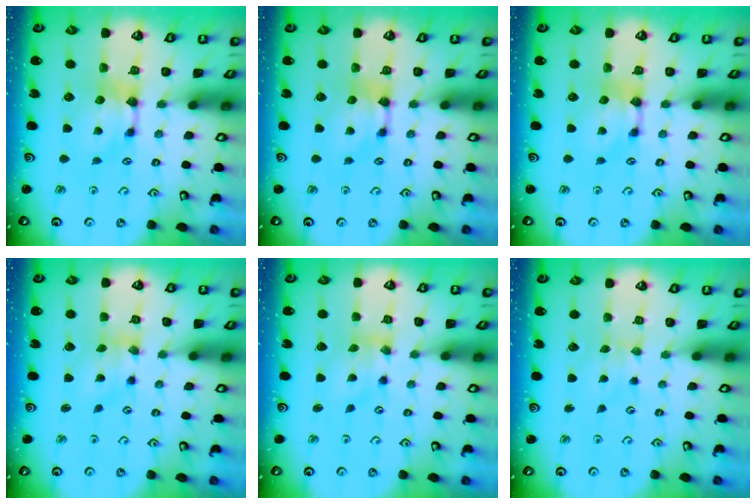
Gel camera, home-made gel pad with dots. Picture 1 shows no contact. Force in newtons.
{"total": 0.0}
{"total": 0.0}
{"total": 2.4, "press": 1.9, "slide": 1.4}
{"total": 1.6, "press": 1.0, "slide": 1.3}
{"total": 2.1, "press": 1.6, "slide": 1.4}